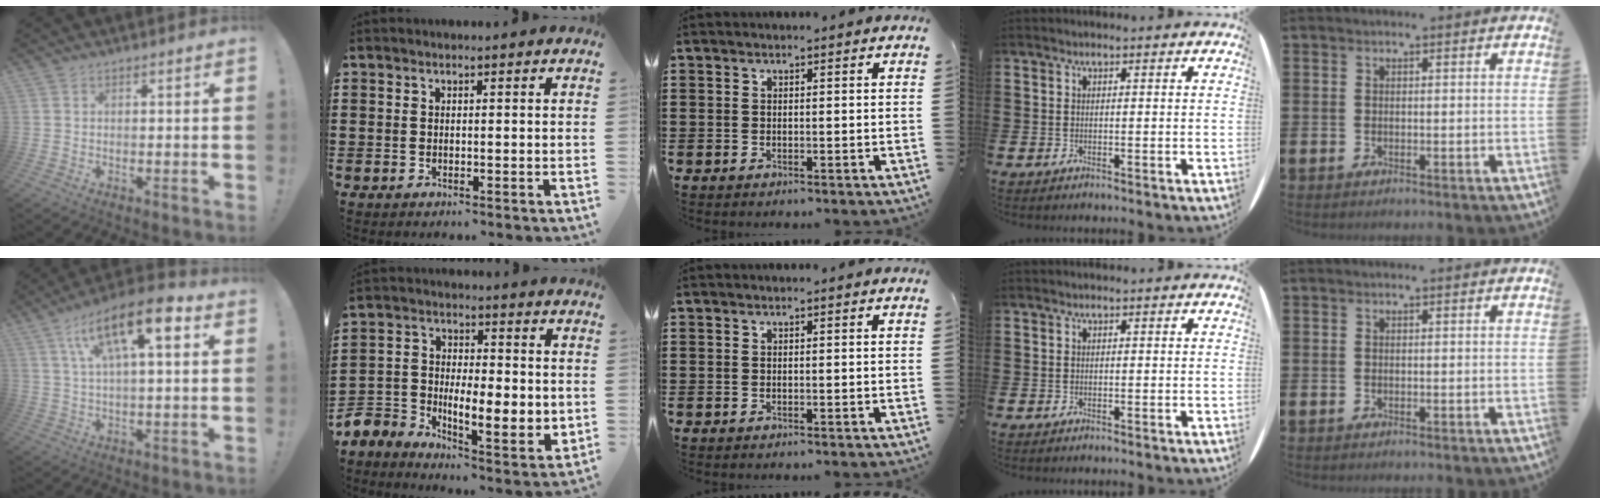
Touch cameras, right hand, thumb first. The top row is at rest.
{"thumb": {"total": 14.8, "force": [6.1, 4.4, 12.7], "torque": [-0.216, -0.014, 0.098]}, "index": {"total": 7.3, "force": [-1.9, 4.9, 5.0], "torque": [-0.111, -0.011, -0.032]}}